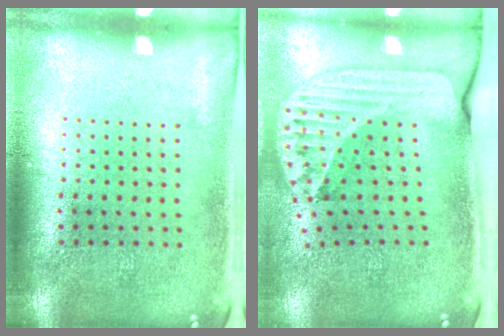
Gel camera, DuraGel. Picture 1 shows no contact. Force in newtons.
{"total": 2.6, "press": 1.8, "slide": 1.9}